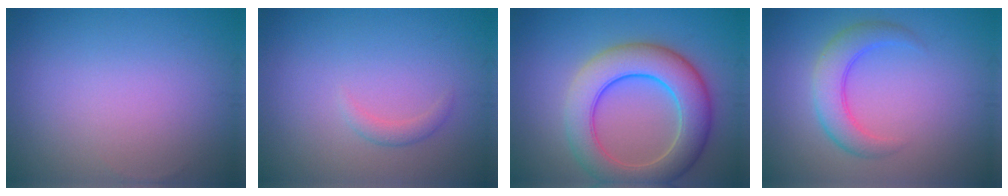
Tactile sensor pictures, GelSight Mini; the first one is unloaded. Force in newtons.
{"total": 1.1, "press": 1.1, "slide": 0.0}
{"total": 8.4, "press": 8.3, "slide": 0.6}
{"total": 3.9, "press": 3.9, "slide": 0.2}